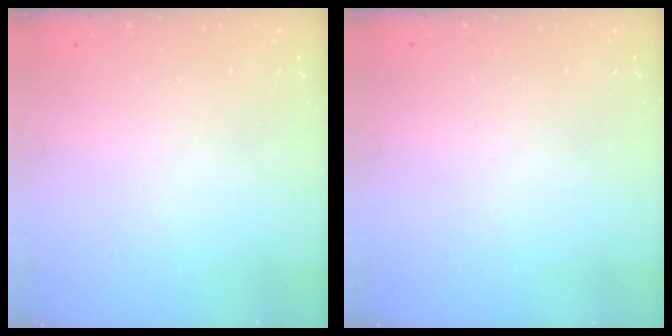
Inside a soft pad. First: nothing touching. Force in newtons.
{"total": 0.0}